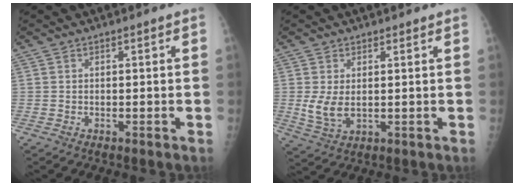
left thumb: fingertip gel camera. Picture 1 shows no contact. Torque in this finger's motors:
{"motor_torque": [0.17, 0.00, 0.70, -0.20, 0.18]}